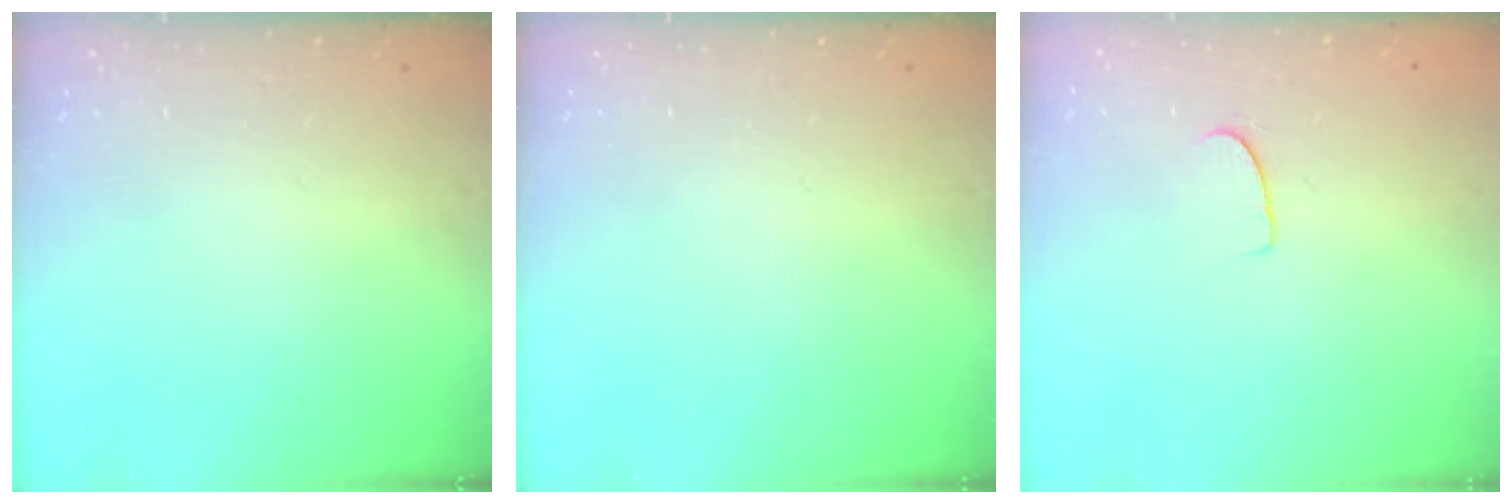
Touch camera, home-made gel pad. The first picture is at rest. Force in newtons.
{"total": 0.0}
{"total": 5.4, "press": 5.4, "slide": 0.4}